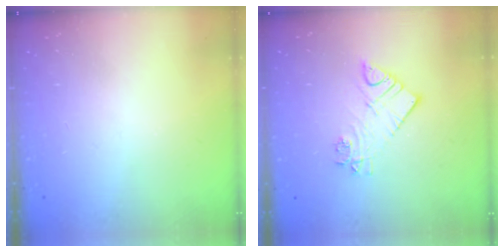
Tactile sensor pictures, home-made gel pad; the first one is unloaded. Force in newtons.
{"total": 9.3, "press": 9.3, "slide": 0.7}